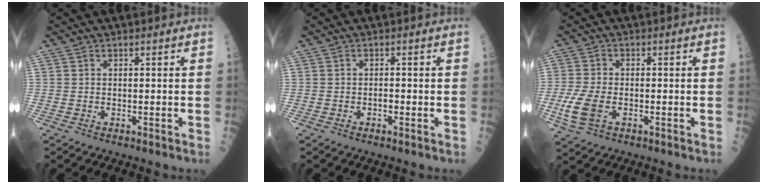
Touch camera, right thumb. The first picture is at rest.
{"total": 1.0, "force": [-0.4, 0.5, 0.8], "torque": [-0.009, 0.002, -0.008]}
{"total": 7.1, "force": [-2.0, 4.0, 5.5], "torque": [-0.129, 0.003, -0.038]}